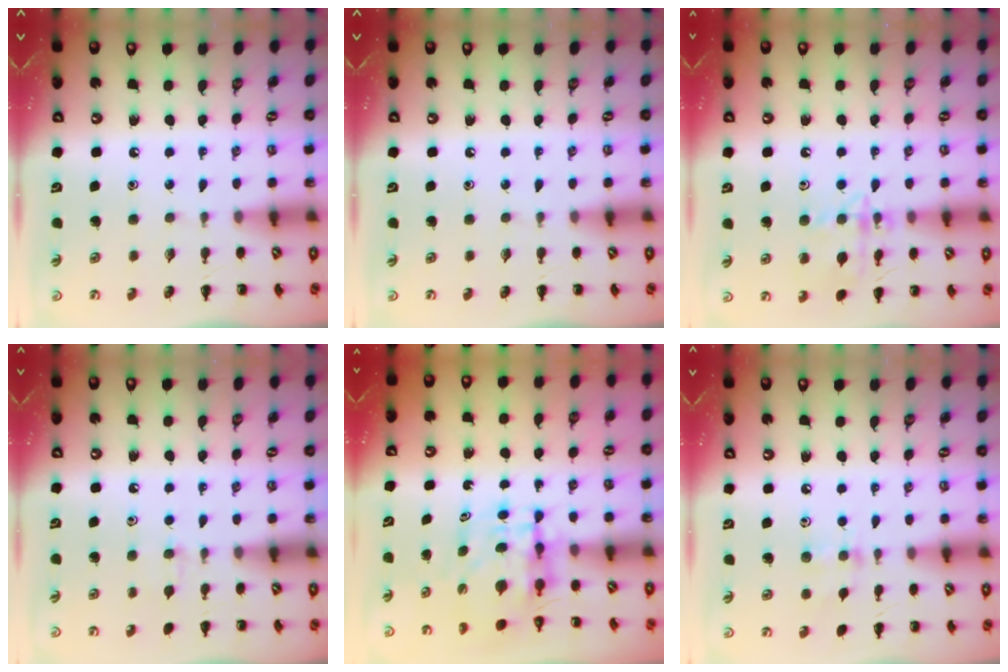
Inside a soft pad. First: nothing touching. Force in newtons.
{"total": 0.0}
{"total": 12.3, "press": 12.3, "slide": 0.5}
{"total": 4.7, "press": 4.3, "slide": 1.8}
{"total": 5.3, "press": 5.3, "slide": 0.7}
{"total": 6.8, "press": 6.6, "slide": 1.5}